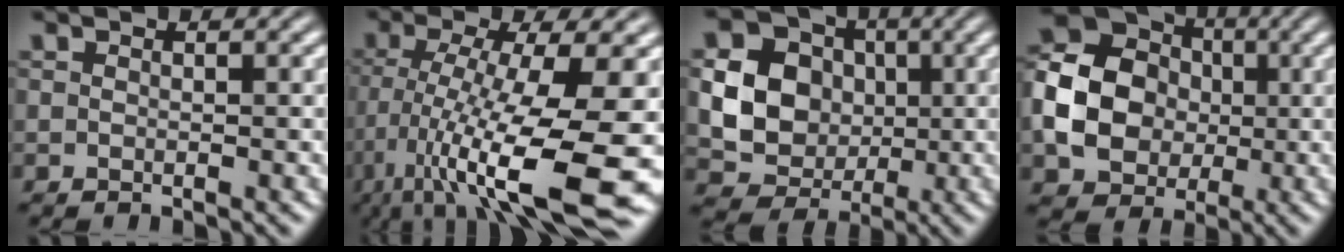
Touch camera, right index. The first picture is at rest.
{"total": 11.2, "force": [-2.8, 3.3, 10.3], "torque": [-0.173, -0.042, -0.014]}
{"total": 15.7, "force": [1.7, 14.1, 6.7], "torque": [-0.157, -0.043, 0.028]}
{"total": 12.0, "force": [0.8, 10.0, 6.5], "torque": [-0.139, -0.024, 0.016]}